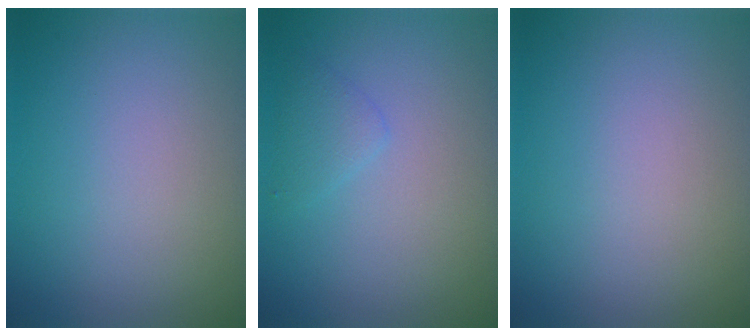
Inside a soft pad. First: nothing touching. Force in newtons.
{"total": 1.3, "press": 1.3, "slide": 0.1}
{"total": 0.0}